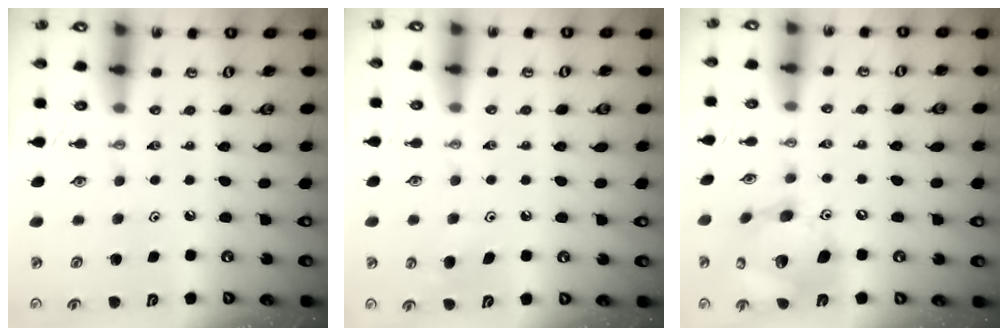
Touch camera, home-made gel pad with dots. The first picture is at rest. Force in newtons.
{"total": 6.7, "press": 6.7, "slide": 0.5}
{"total": 17.2, "press": 17.0, "slide": 3.2}